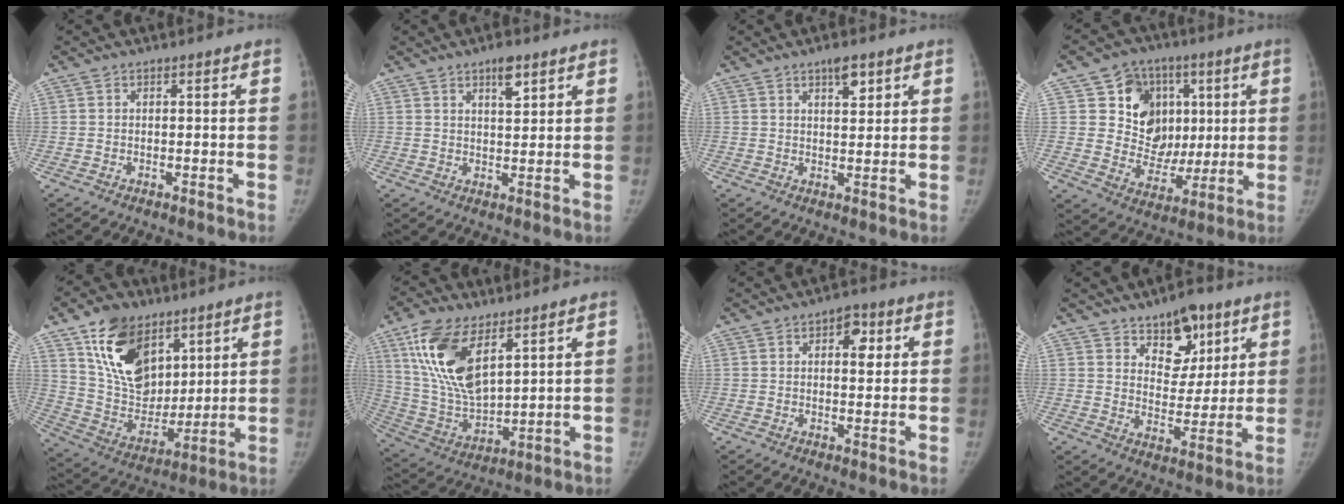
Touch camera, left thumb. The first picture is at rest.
{"total": 4.4, "force": [2.8, 1.6, 3.0], "torque": [-0.034, -0.017, 0.045]}
{"total": 4.3, "force": [2.6, 1.7, 2.9], "torque": [-0.031, -0.015, 0.041]}
{"total": 15.4, "force": [4.6, 13.2, 6.4], "torque": [-0.045, -0.004, 0.088]}
{"total": 19.5, "force": [10.5, 12.5, 10.7], "torque": [-0.143, -0.049, 0.199]}
{"total": 16.7, "force": [8.3, 7.7, 12.3], "torque": [-0.229, -0.032, 0.170]}
{"total": 4.9, "force": [1.7, 2.8, 3.7], "torque": [-0.028, -0.002, 0.018]}
{"total": 10.8, "force": [6.7, 6.4, 5.6], "torque": [-0.043, -0.040, 0.107]}